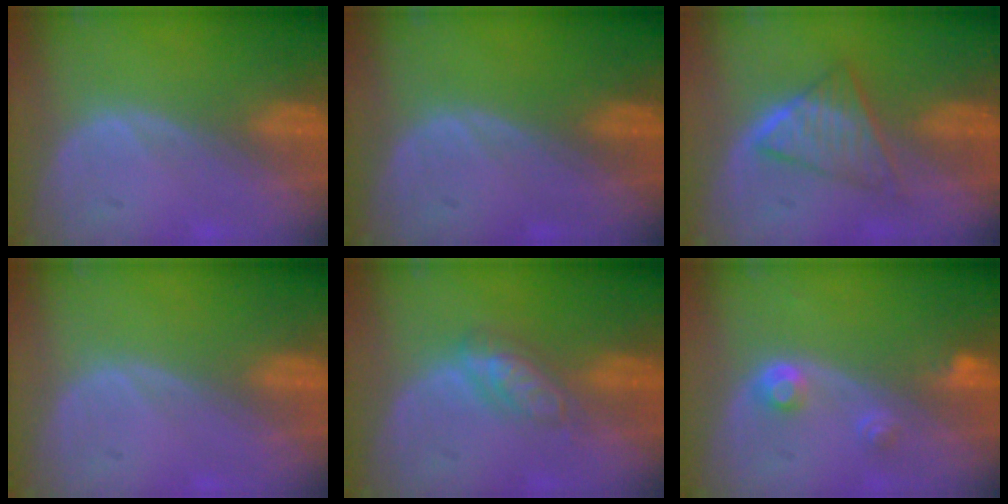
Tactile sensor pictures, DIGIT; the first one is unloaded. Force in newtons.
{"total": 0.0}
{"total": 5.8, "press": 5.5, "slide": 1.7}
{"total": 0.0}
{"total": 4.6, "press": 4.2, "slide": 1.9}
{"total": 2.9, "press": 2.7, "slide": 1.0}